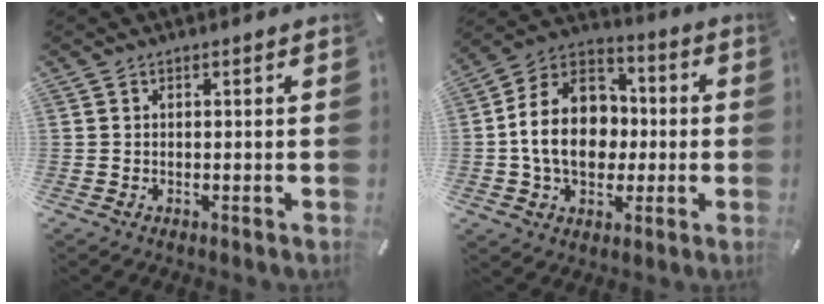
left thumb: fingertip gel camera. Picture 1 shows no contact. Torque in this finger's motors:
{"motor_torque": [1.90, 2.29, 1.32, 0.62, 0.20]}